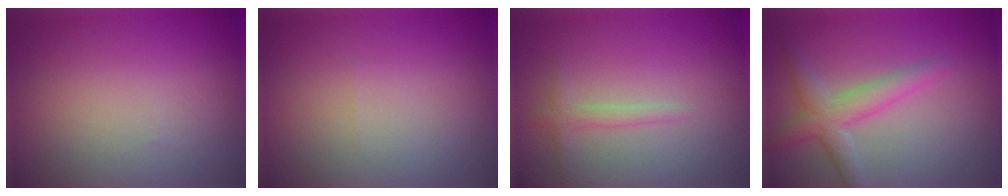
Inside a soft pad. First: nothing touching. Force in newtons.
{"total": 0.0}
{"total": 1.3, "press": 1.3, "slide": 0.0}
{"total": 3.5, "press": 3.5, "slide": 0.1}